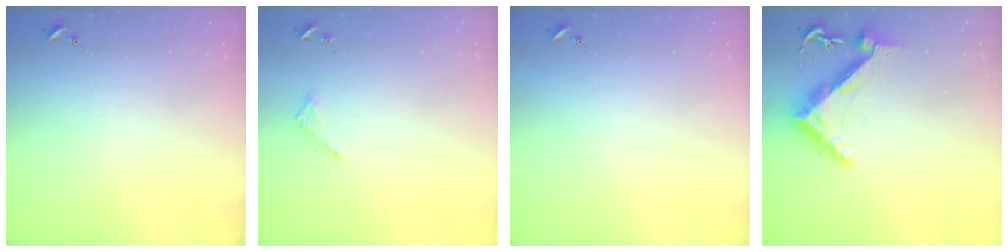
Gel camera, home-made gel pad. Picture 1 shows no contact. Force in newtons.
{"total": 2.5, "press": 2.5, "slide": 0.2}
{"total": 0.0}
{"total": 11.0, "press": 10.9, "slide": 1.1}